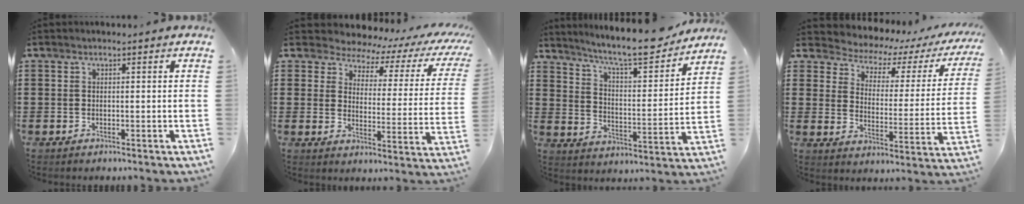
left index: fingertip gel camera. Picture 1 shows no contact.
{"total": 4.0, "force": [3.4, 1.7, 1.1], "torque": [-0.040, -0.026, 0.050]}
{"total": 9.9, "force": [8.8, 0.7, 4.4], "torque": [-0.094, -0.060, 0.144]}
{"total": 3.1, "force": [2.5, 1.6, 0.9], "torque": [-0.040, -0.025, 0.032]}